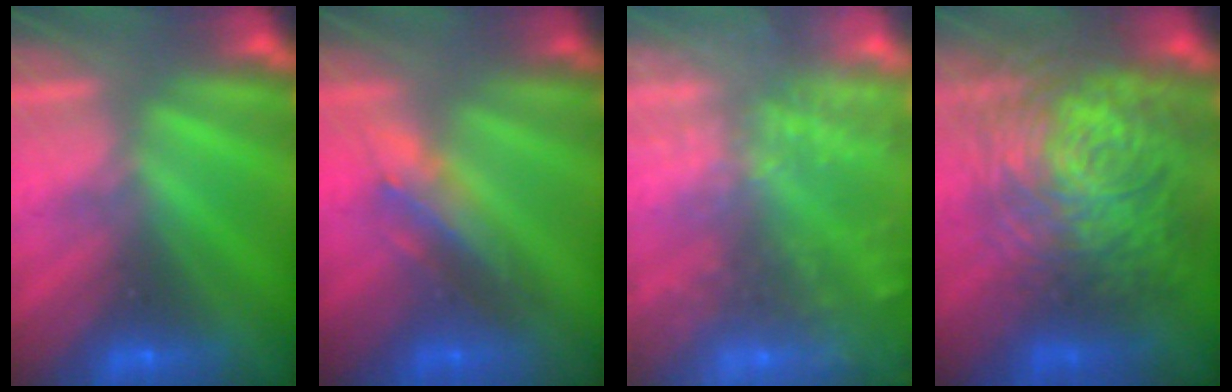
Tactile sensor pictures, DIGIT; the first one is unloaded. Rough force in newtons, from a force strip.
{"total": 2.9}
{"total": 6.5}
{"total": 11.0}